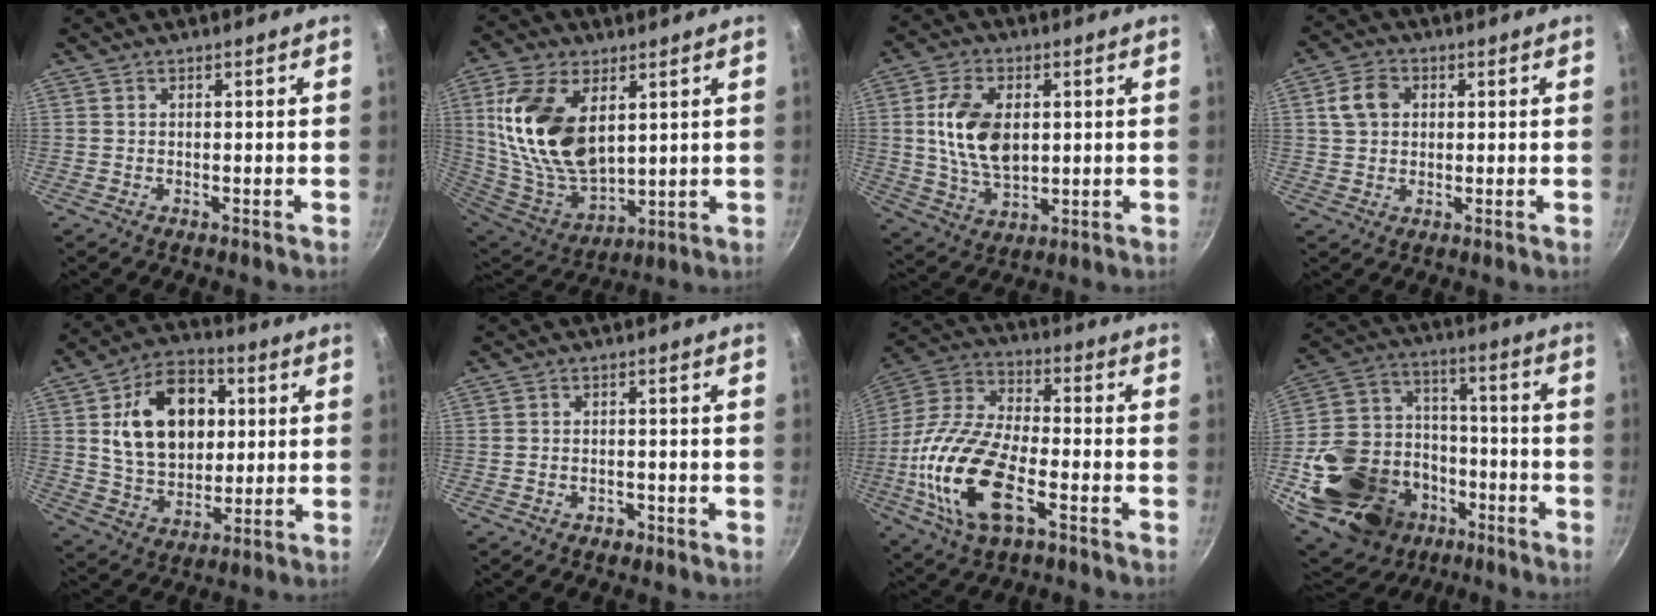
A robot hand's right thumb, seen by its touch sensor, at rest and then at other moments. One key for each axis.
{"total": 20.1, "fx": 5.7, "fy": 11.6, "fz": 15.4, "tx": -0.286, "ty": -0.033, "tz": 0.122}
{"total": 12.9, "fx": 1.8, "fy": 8.0, "fz": 10.0, "tx": -0.170, "ty": -0.008, "tz": 0.036}
{"total": 6.0, "fx": 1.3, "fy": 4.8, "fz": 3.4, "tx": -0.047, "ty": 0.008, "tz": 0.018}
{"total": 18.5, "fx": 3.8, "fy": 12.9, "fz": 12.7, "tx": -0.171, "ty": 0.004, "tz": 0.061}
{"total": 1.7, "fx": -1.1, "fy": 1.1, "fz": 0.7, "tx": -0.006, "ty": 0.013, "tz": -0.010}
{"total": 20.5, "fx": -6.5, "fy": 9.6, "fz": 16.9, "tx": -0.333, "ty": 0.023, "tz": -0.139}
{"total": 26.8, "fx": -12.1, "fy": 19.8, "fz": 13.3, "tx": -0.212, "ty": 0.069, "tz": -0.194}